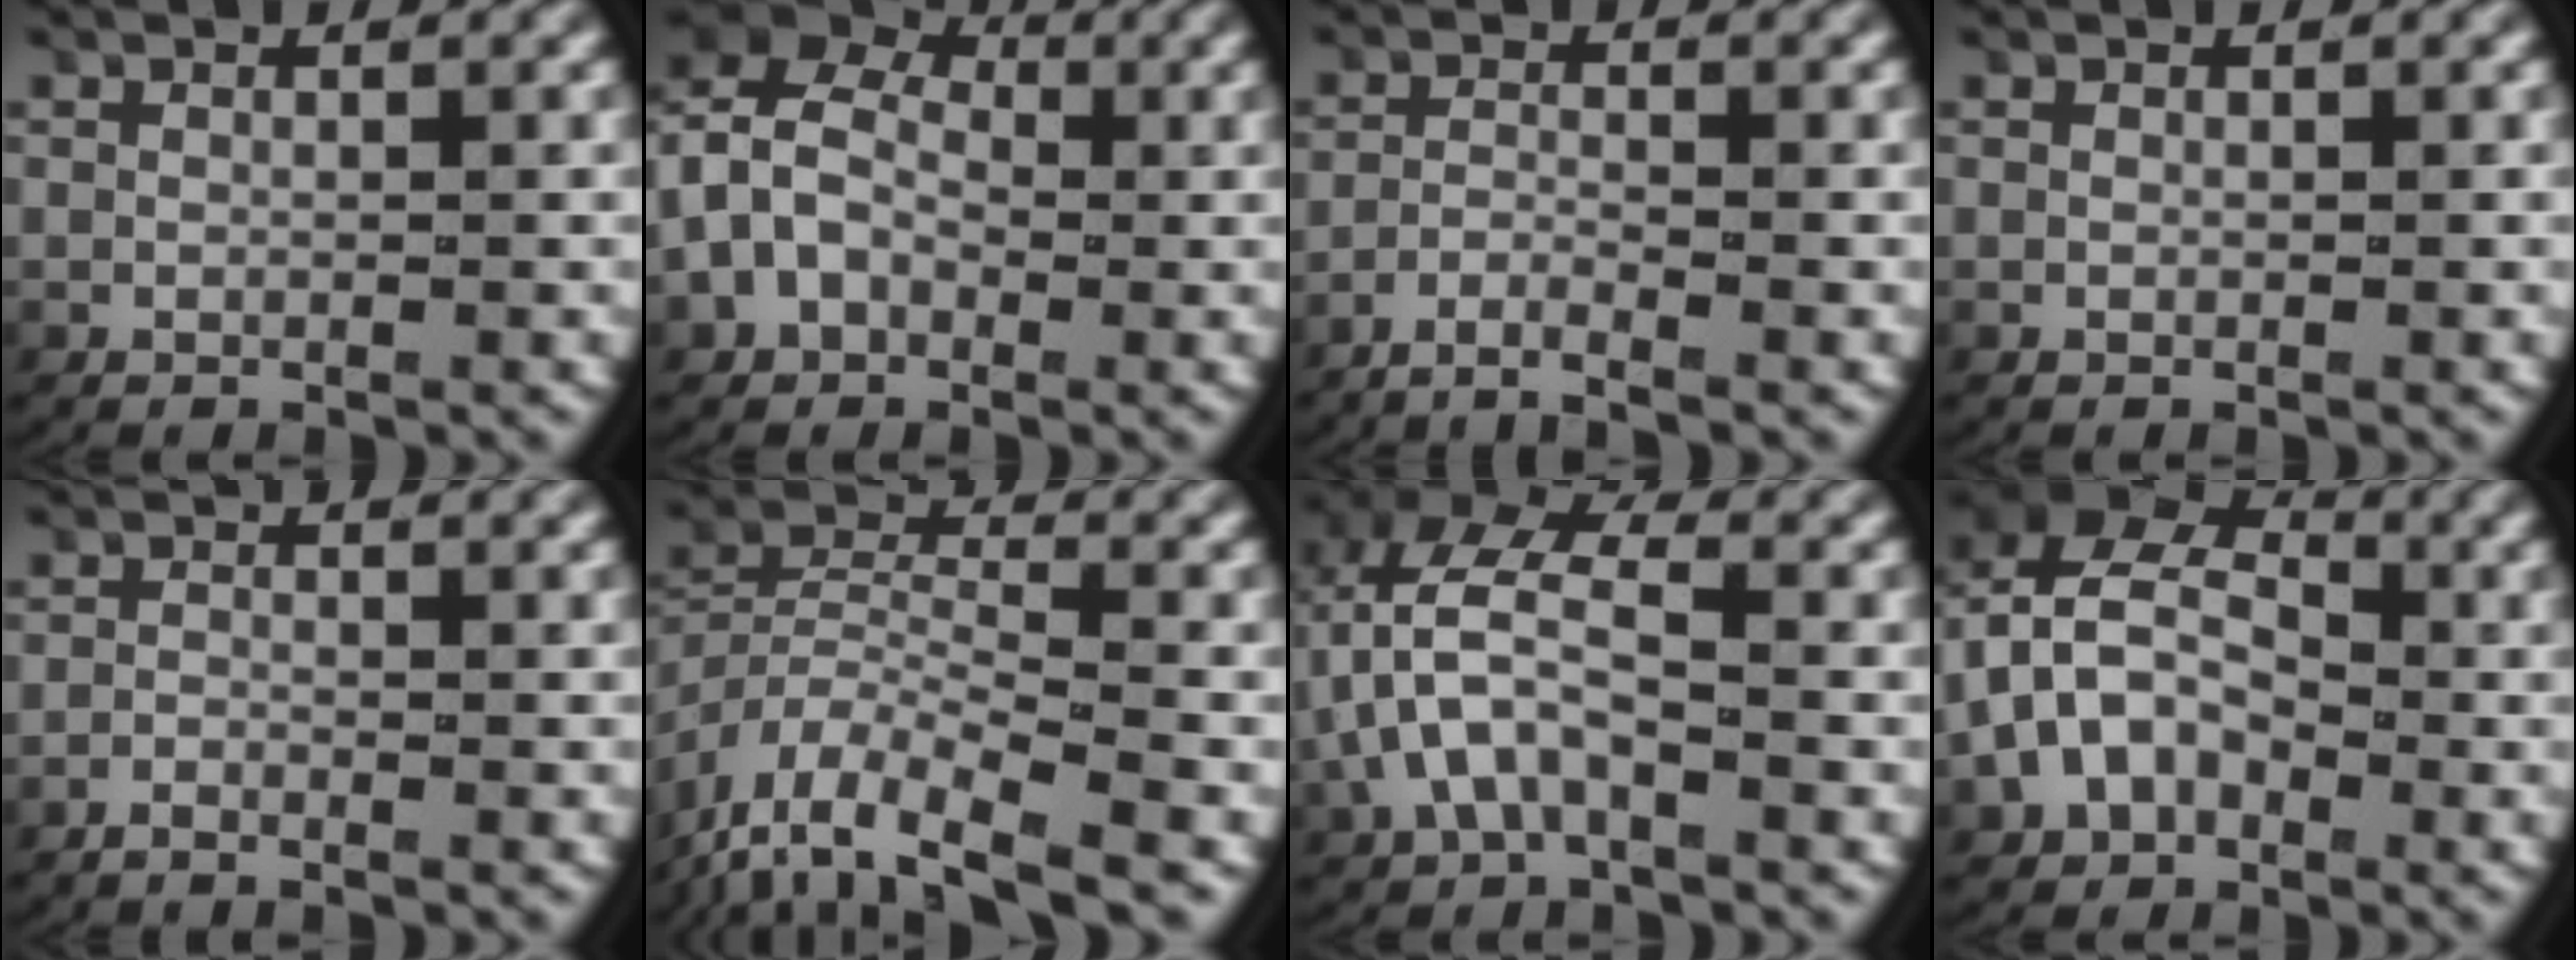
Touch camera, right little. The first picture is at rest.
{"total": 8.9, "force": [1.7, 7.5, 4.5], "torque": [-0.112, 0.003, 0.015]}
{"total": 3.2, "force": [-2.9, 0.4, 1.4], "torque": [-0.030, -0.006, -0.050]}
{"total": 0.0}
{"total": 1.5, "force": [-1.4, 0.3, 0.3], "torque": [-0.014, -0.006, -0.028]}
{"total": 6.9, "force": [-3.1, 3.9, 4.9], "torque": [-0.112, -0.018, -0.050]}
{"total": 6.7, "force": [1.4, 4.4, 4.9], "torque": [-0.105, 0.002, 0.020]}
{"total": 9.4, "force": [1.6, 7.6, 5.2], "torque": [-0.132, -0.001, 0.017]}